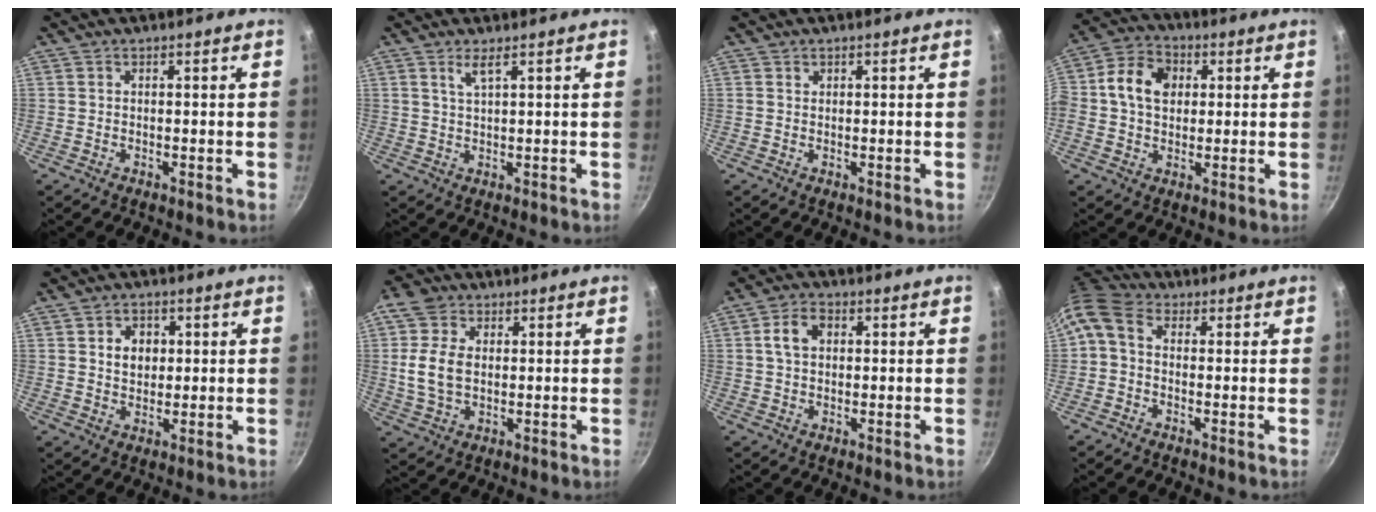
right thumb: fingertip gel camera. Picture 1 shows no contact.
{"total": 2.6, "force": [1.4, 0.4, 2.1], "torque": [-0.040, -0.005, 0.033]}
{"total": 0.5, "force": [0.3, 0.4, 0.1], "torque": [0.002, 0.000, 0.006]}
{"total": 10.2, "force": [1.6, 7.8, 6.3], "torque": [-0.096, 0.011, 0.008]}
{"total": 5.1, "force": [1.1, 4.0, 2.8], "torque": [-0.024, -0.001, 0.019]}
{"total": 9.1, "force": [1.2, 6.5, 6.3], "torque": [-0.101, 0.000, 0.017]}
{"total": 5.3, "force": [1.1, 3.8, 3.6], "torque": [-0.054, 0.010, 0.016]}
{"total": 7.9, "force": [0.5, 5.8, 5.3], "torque": [-0.116, 0.030, -0.009]}